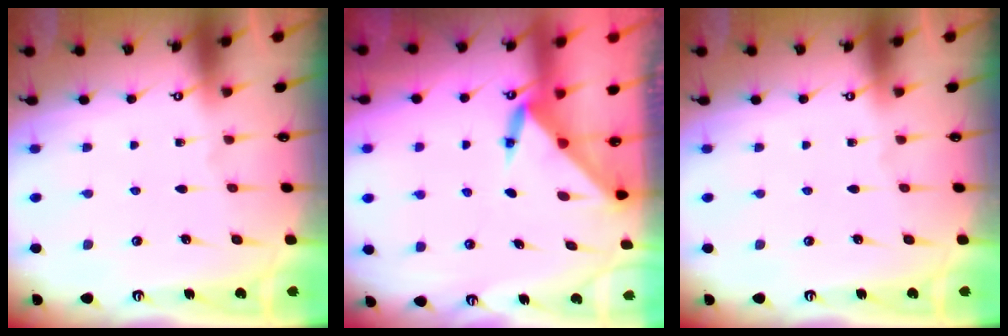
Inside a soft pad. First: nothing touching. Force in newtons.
{"total": 3.7, "press": 3.7, "slide": 0.3}
{"total": 0.0}